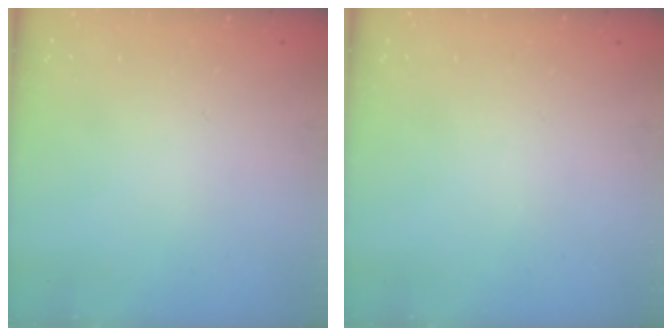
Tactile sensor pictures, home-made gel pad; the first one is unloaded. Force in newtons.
{"total": 0.0}